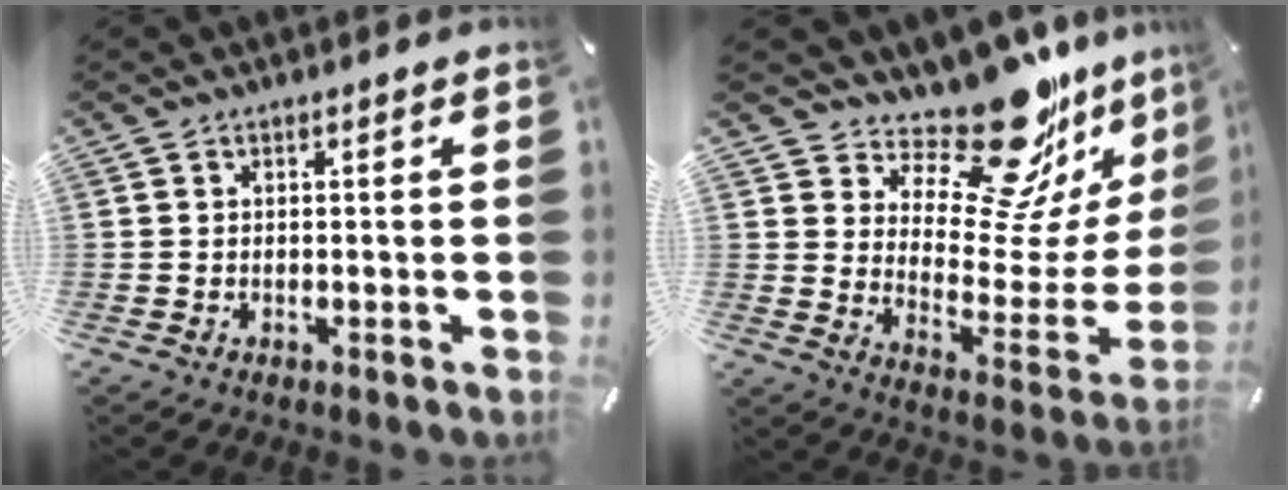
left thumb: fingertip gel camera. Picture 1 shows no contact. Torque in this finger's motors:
{"motor_torque": [1.40, -0.41, 0.39, -0.34, -0.02]}